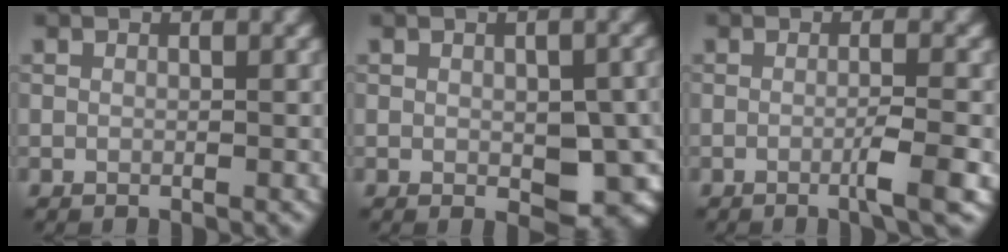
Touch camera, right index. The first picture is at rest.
{"total": 7.4, "force": [-1.6, 3.9, 6.1], "torque": [-0.083, -0.021, -0.007]}
{"total": 2.7, "force": [-0.9, 0.2, 2.5], "torque": [-0.038, 0.003, -0.020]}